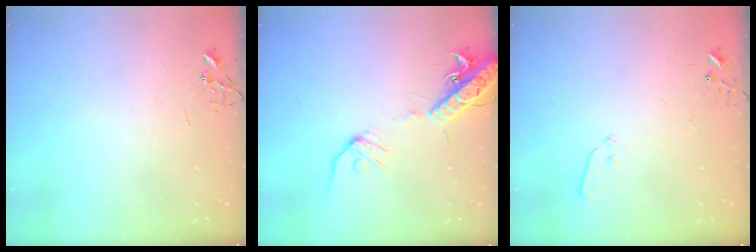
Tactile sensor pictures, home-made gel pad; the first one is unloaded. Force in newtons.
{"total": 15.1, "press": 14.7, "slide": 3.3}
{"total": 3.5, "press": 3.4, "slide": 0.6}